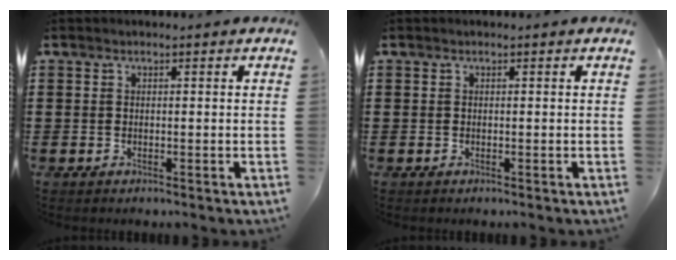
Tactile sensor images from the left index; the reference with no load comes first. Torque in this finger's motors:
{"motor_torque": [0.00, 0.00, 0.00, 0.00]}